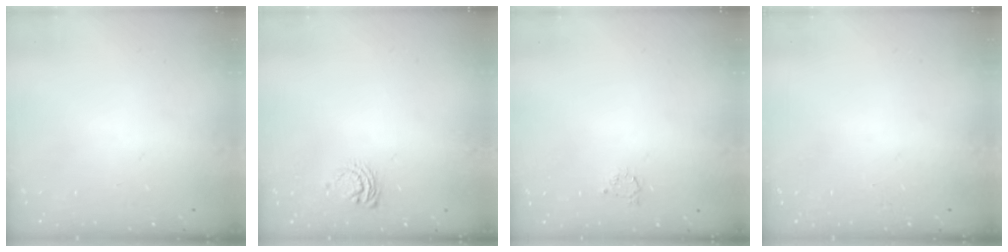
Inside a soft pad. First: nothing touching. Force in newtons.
{"total": 6.4, "press": 6.4, "slide": 0.4}
{"total": 2.5, "press": 2.5, "slide": 0.4}
{"total": 0.0}